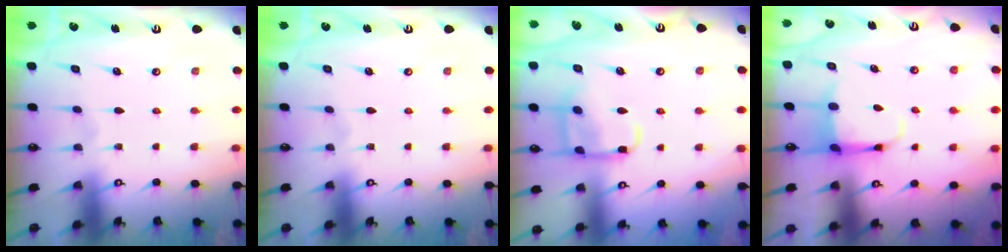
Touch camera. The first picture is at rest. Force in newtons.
{"total": 0.0}
{"total": 9.9, "press": 9.9, "slide": 0.4}
{"total": 4.0, "press": 3.9, "slide": 1.1}